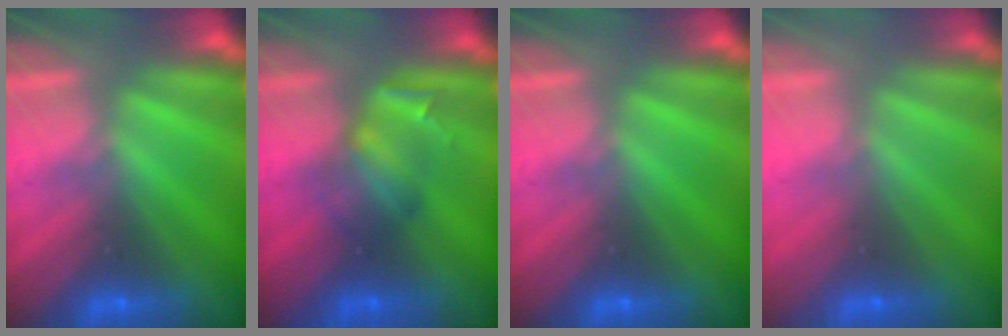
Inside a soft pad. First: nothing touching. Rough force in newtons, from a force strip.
{"total": 2.4}
{"total": 0.0}
{"total": 3.7}